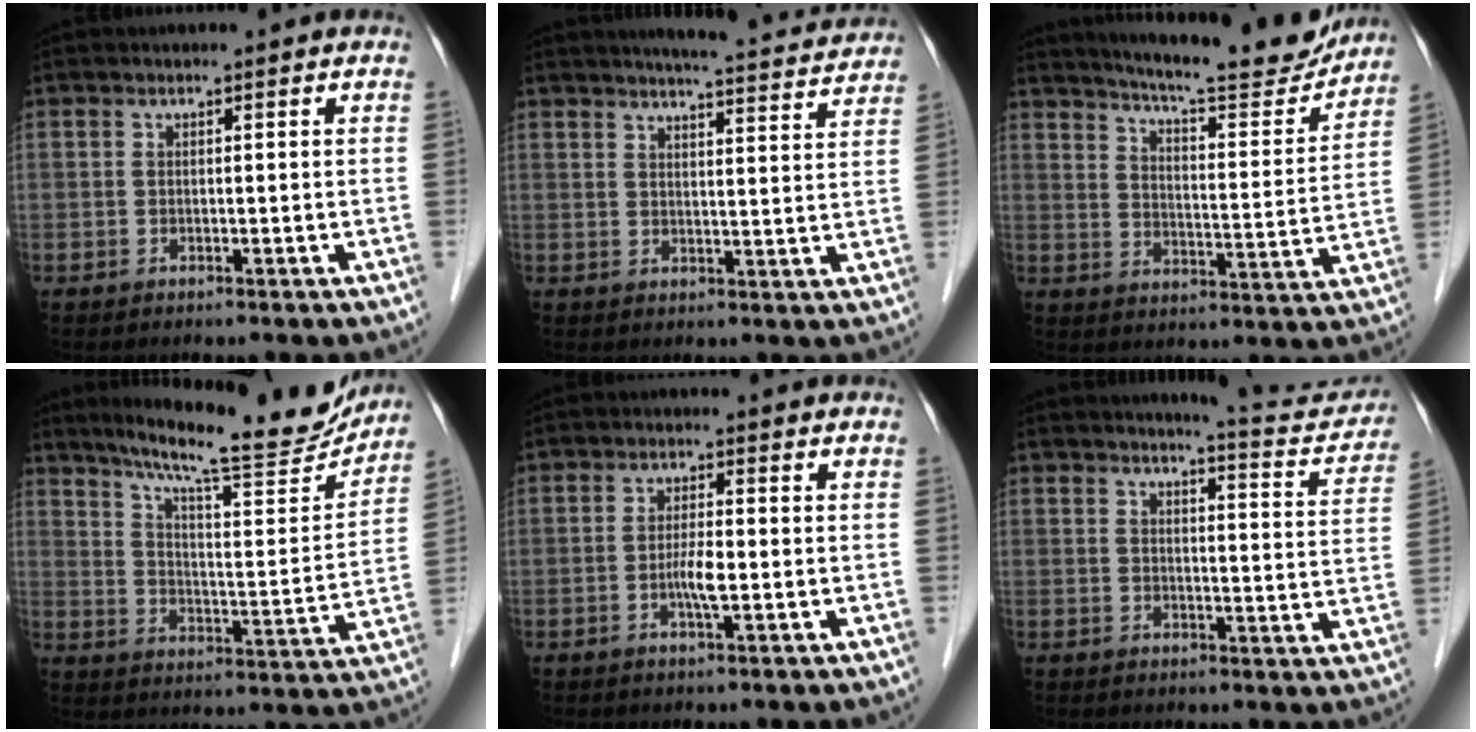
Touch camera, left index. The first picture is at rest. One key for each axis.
{"total": 14.2, "fx": 13.4, "fy": 1.0, "fz": 4.7, "tx": -0.059, "ty": -0.012, "tz": 0.154}
{"total": 17.3, "fx": 16.0, "fy": 1.5, "fz": 6.4, "tx": -0.100, "ty": -0.040, "tz": 0.214}
{"total": 19.1, "fx": 17.0, "fy": 1.7, "fz": 8.5, "tx": -0.134, "ty": -0.031, "tz": 0.239}
{"total": 3.4, "fx": -1.0, "fy": 0.5, "fz": 3.2, "tx": -0.065, "ty": -0.006, "tz": -0.019}
{"total": 9.2, "fx": 9.0, "fy": 0.7, "fz": 2.0, "tx": -0.019, "ty": -0.026, "tz": 0.095}